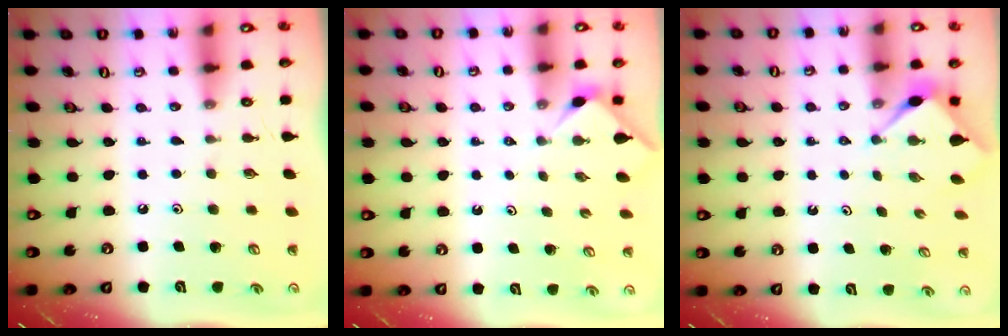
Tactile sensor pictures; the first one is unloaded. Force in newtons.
{"total": 2.5, "press": 2.5, "slide": 0.4}
{"total": 3.7, "press": 3.7, "slide": 0.0}